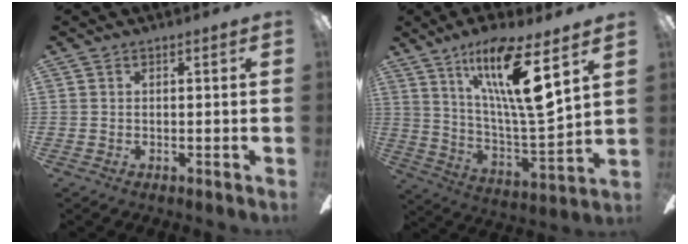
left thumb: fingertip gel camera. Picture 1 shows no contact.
{"total": 18.6, "force": [10.8, 2.8, 14.9], "torque": [-0.272, -0.057, 0.163]}